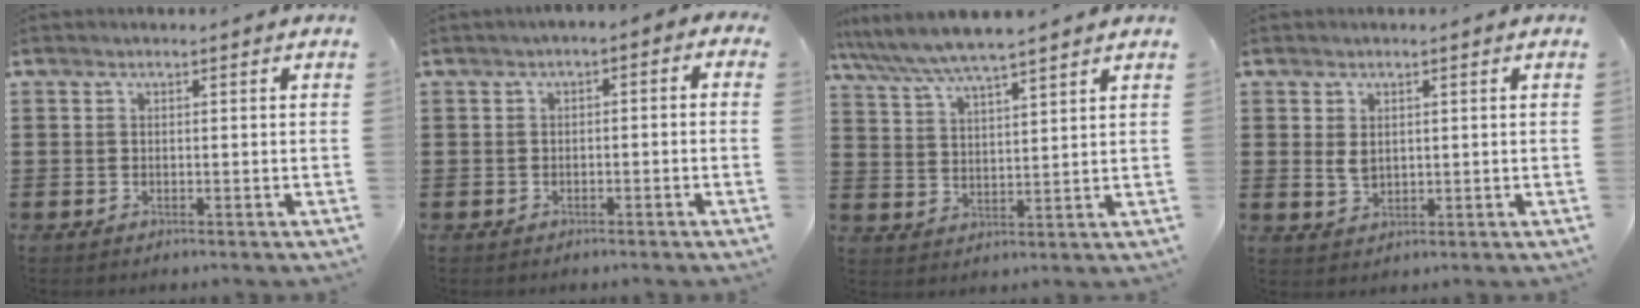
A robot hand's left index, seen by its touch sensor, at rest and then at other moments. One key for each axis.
{"total": 2.1, "fx": -1.9, "fy": 0.7, "fz": 0.4, "tx": -0.013, "ty": 0.005, "tz": -0.044}
{"total": 5.9, "fx": 5.3, "fy": 0.2, "fz": 2.5, "tx": -0.067, "ty": -0.022, "tz": 0.092}
{"total": 2.4, "fx": 0.6, "fy": 1.6, "fz": 1.6, "tx": -0.035, "ty": 0.005, "tz": 0.012}